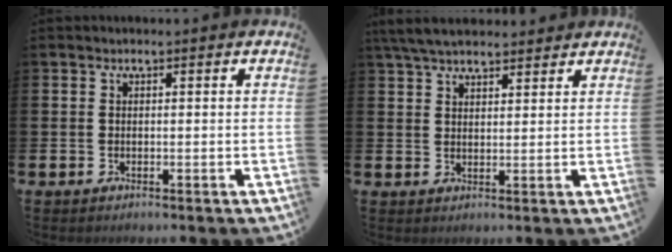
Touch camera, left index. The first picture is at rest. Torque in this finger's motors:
{"motor_torque": [0.97, -1.17, 0.37, 0.21]}